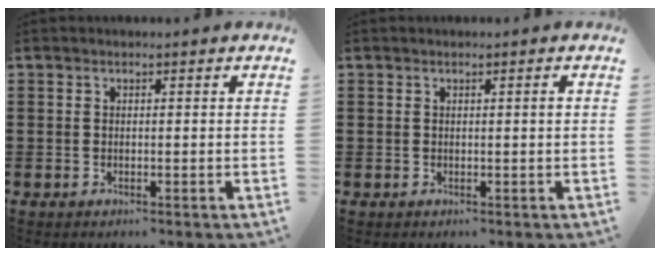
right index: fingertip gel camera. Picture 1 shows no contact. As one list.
[{"total": 0.7, "force": [0.1, 0.0, 0.7], "torque": [-0.011, 0.000, 0.002]}]